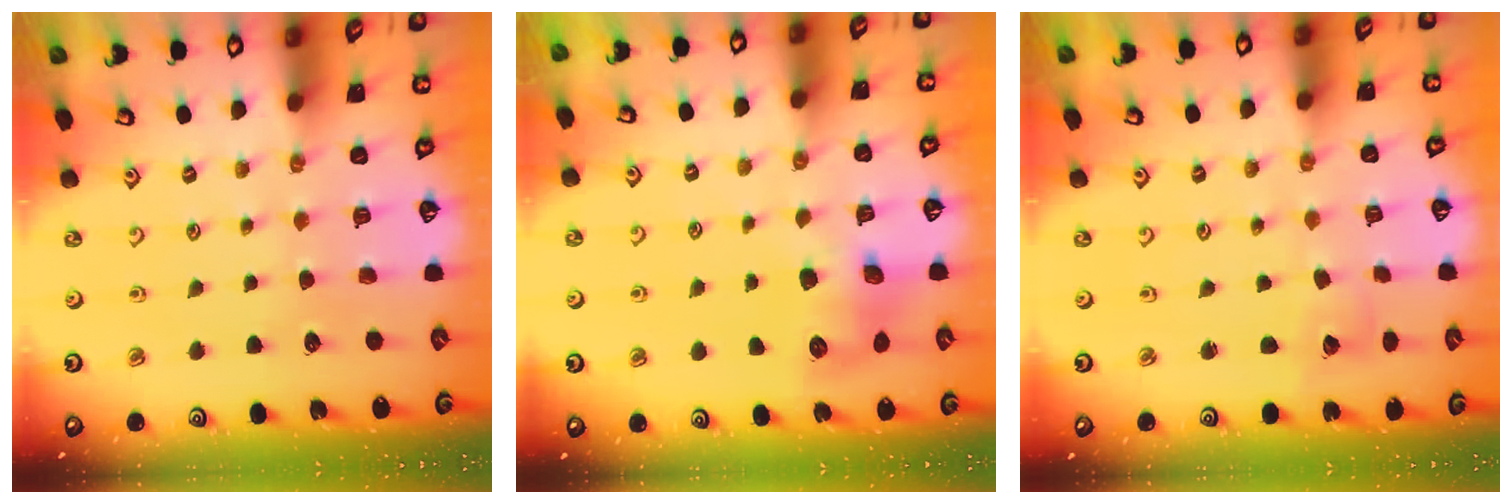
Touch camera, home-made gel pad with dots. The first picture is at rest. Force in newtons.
{"total": 10.1, "press": 10.1, "slide": 0.6}
{"total": 3.1, "press": 3.1, "slide": 0.3}